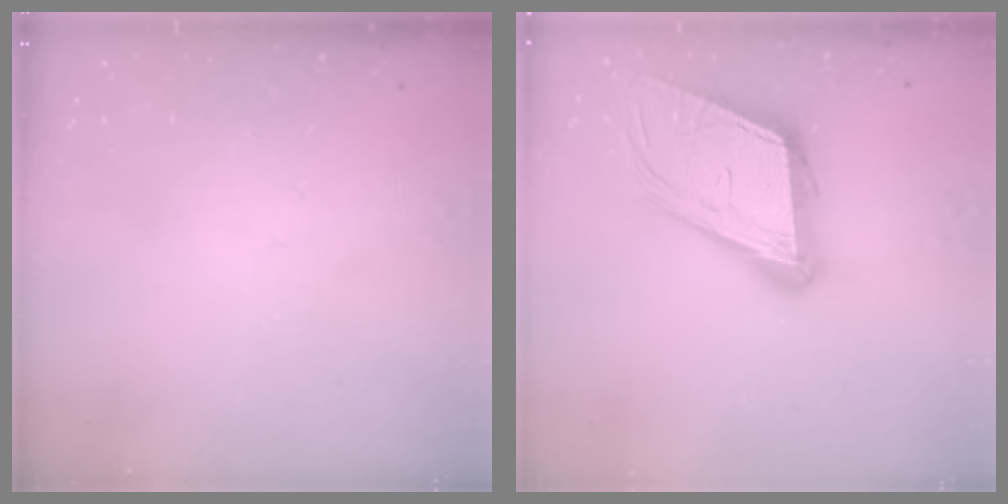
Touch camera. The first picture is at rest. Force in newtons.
{"total": 18.6, "press": 18.2, "slide": 3.8}